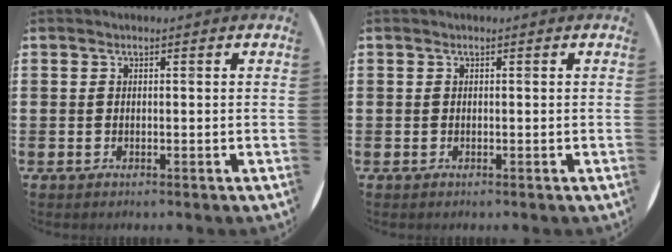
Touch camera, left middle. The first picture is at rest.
{"total": 0.0}